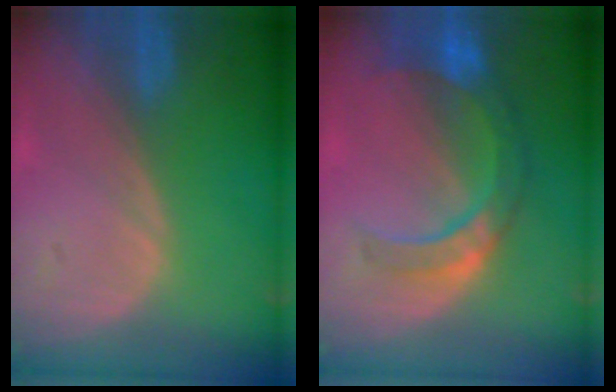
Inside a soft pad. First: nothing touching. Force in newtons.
{"total": 8.6, "press": 7.7, "slide": 3.7}